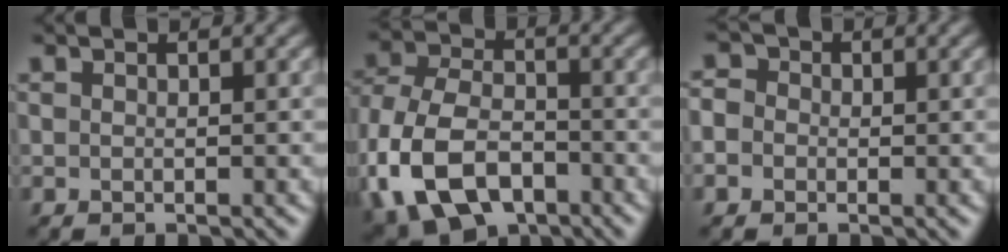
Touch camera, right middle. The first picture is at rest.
{"total": 11.9, "force": [-4.7, 7.7, 7.8], "torque": [-0.185, -0.013, -0.100]}
{"total": 2.7, "force": [0.1, 2.4, 1.1], "torque": [-0.007, 0.012, -0.019]}